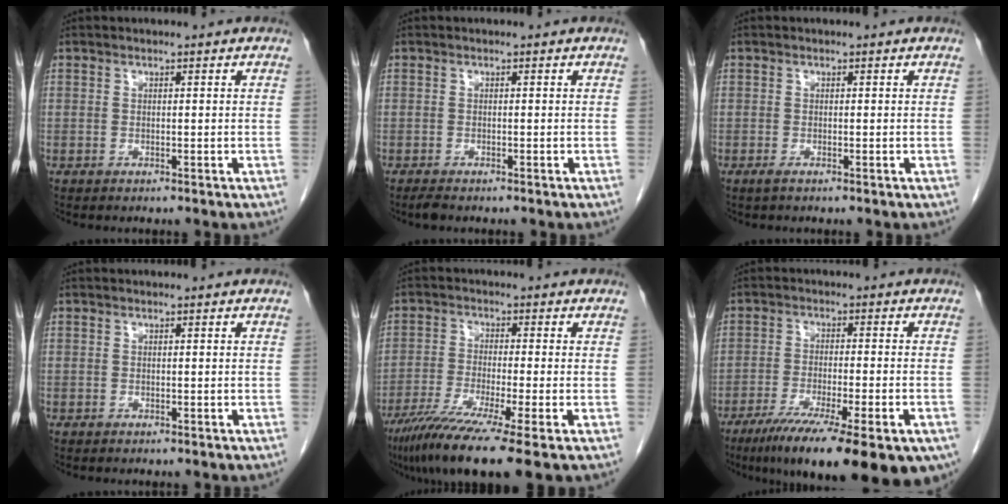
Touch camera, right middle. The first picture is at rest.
{"total": 1.1, "force": [-0.9, 0.2, 0.5], "torque": [-0.018, -0.004, -0.016]}
{"total": 0.7, "force": [-0.4, 0.0, 0.5], "torque": [-0.012, -0.002, -0.008]}
{"total": 0.0}
{"total": 12.0, "force": [-7.8, -0.6, 9.1], "torque": [-0.162, -0.034, -0.129]}
{"total": 21.8, "force": [-14.8, 3.7, 15.6], "torque": [-0.182, -0.041, -0.212]}